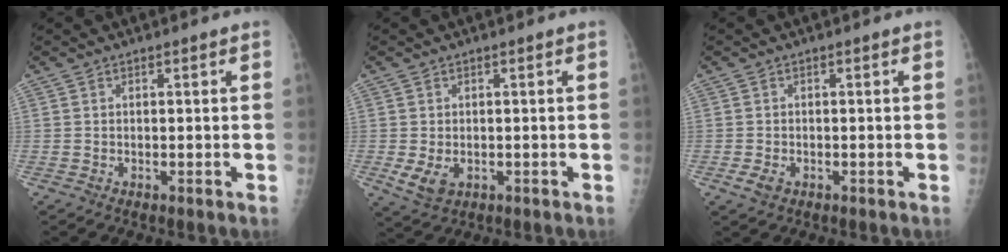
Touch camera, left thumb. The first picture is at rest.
{"total": 4.0, "force": [-0.8, 2.8, 2.8], "torque": [-0.053, -0.009, -0.003]}
{"total": 2.1, "force": [-0.8, 1.5, 1.3], "torque": [-0.027, -0.002, -0.012]}